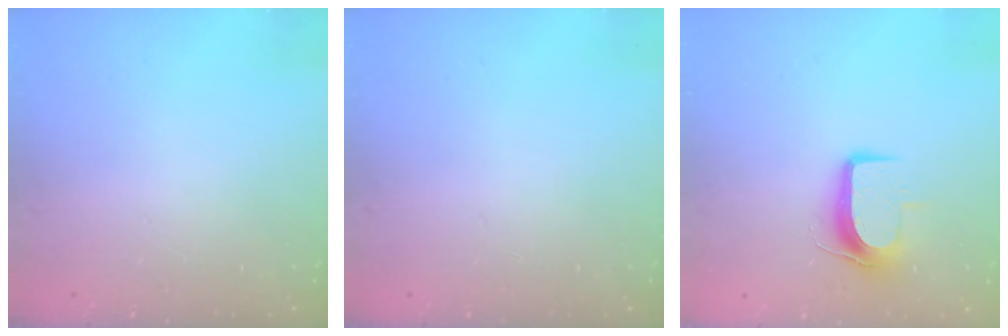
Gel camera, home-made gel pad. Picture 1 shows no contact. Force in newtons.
{"total": 0.0}
{"total": 8.8, "press": 8.7, "slide": 1.0}